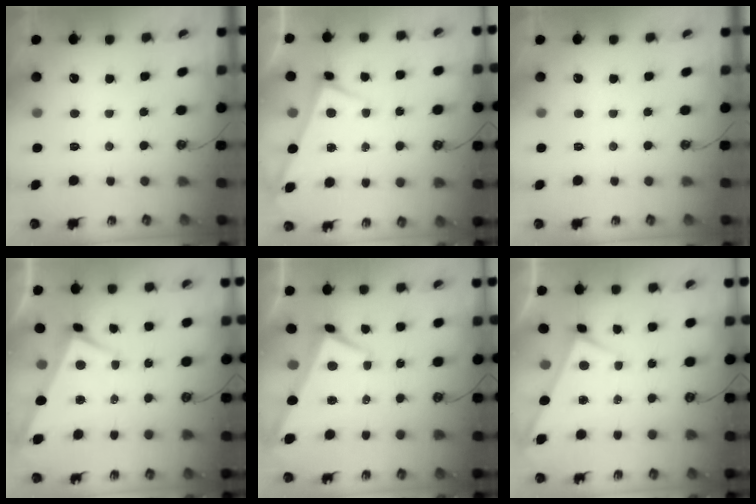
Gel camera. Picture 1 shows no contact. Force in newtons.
{"total": 2.9, "press": 2.9, "slide": 0.1}
{"total": 0.0}
{"total": 2.5, "press": 2.3, "slide": 0.9}
{"total": 3.8, "press": 3.7, "slide": 0.8}
{"total": 3.1, "press": 3.1, "slide": 0.2}